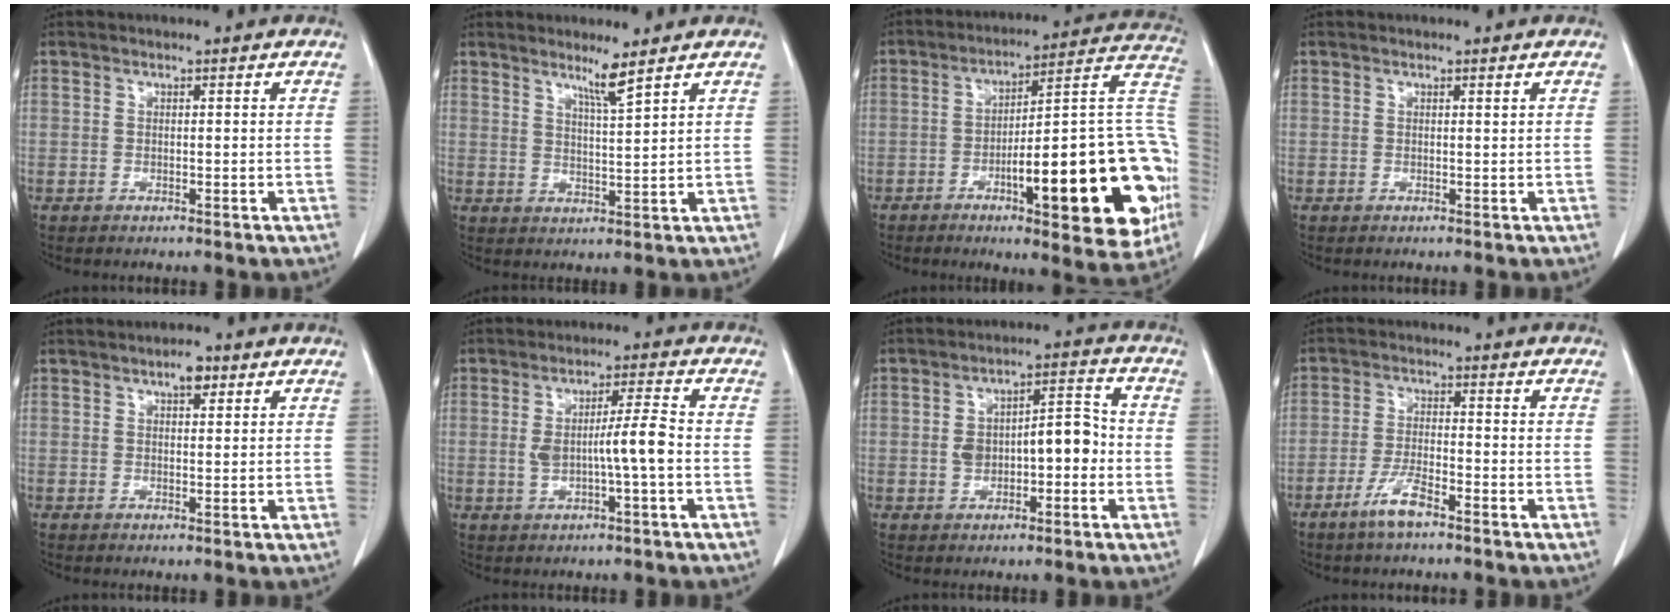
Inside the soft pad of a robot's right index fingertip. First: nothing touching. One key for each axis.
{"total": 3.7, "fx": 2.8, "fy": -0.9, "fz": 2.3, "tx": -0.041, "ty": -0.012, "tz": 0.053}
{"total": 26.5, "fx": -6.9, "fy": 5.2, "fz": 25.1, "tx": -0.258, "ty": 0.019, "tz": -0.085}
{"total": 0.0}
{"total": 2.6, "fx": 1.5, "fy": 1.0, "fz": 1.9, "tx": -0.030, "ty": 0.003, "tz": 0.023}
{"total": 6.4, "fx": -0.6, "fy": 0.2, "fz": 6.3, "tx": -0.112, "ty": 0.005, "tz": -0.009}
{"total": 8.4, "fx": -0.8, "fy": 3.9, "fz": 7.4, "tx": -0.129, "ty": 0.035, "tz": -0.009}
{"total": 5.1, "fx": -3.5, "fy": 0.7, "fz": 3.6, "tx": -0.077, "ty": -0.004, "tz": -0.068}